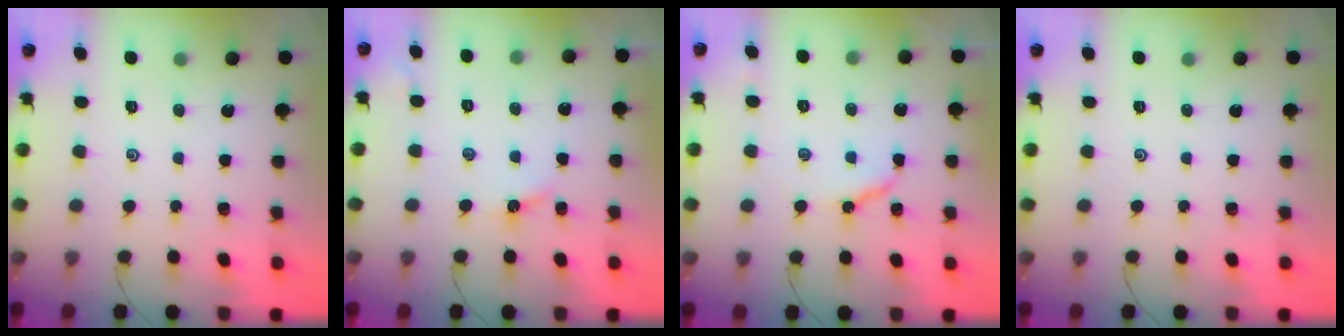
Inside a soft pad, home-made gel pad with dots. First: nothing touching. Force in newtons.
{"total": 3.4, "press": 3.4, "slide": 0.4}
{"total": 6.5, "press": 6.4, "slide": 0.7}
{"total": 0.0}